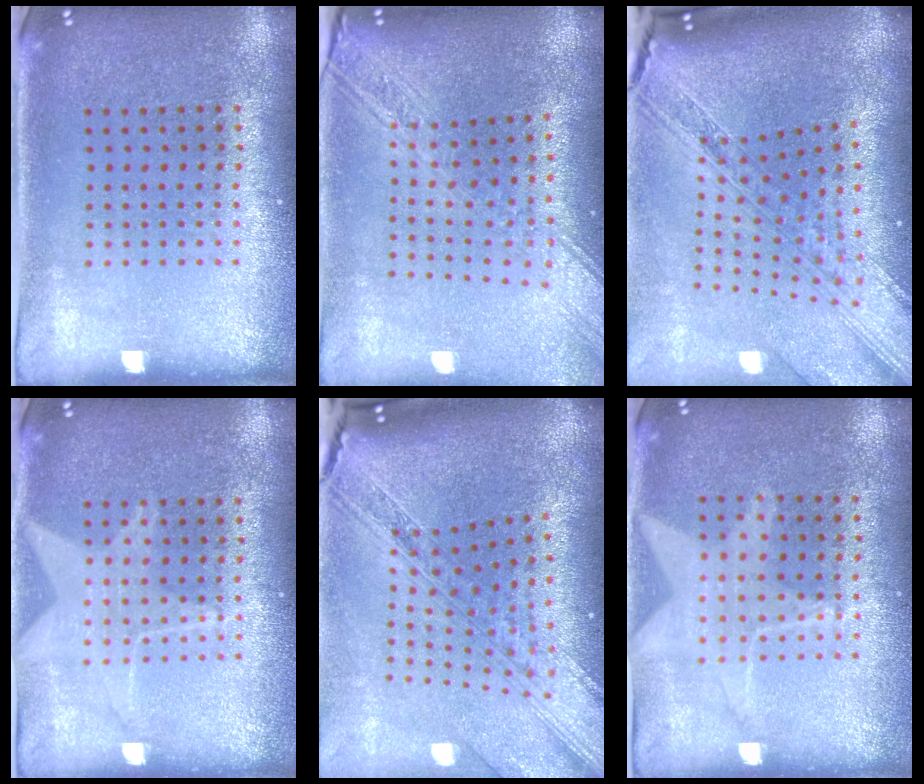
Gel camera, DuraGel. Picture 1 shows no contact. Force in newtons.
{"total": 2.7, "press": 2.2, "slide": 1.5}
{"total": 3.9, "press": 2.8, "slide": 2.6}
{"total": 2.3, "press": 2.3, "slide": 0.3}
{"total": 3.9, "press": 2.8, "slide": 2.6}
{"total": 1.4, "press": 1.4, "slide": 0.4}